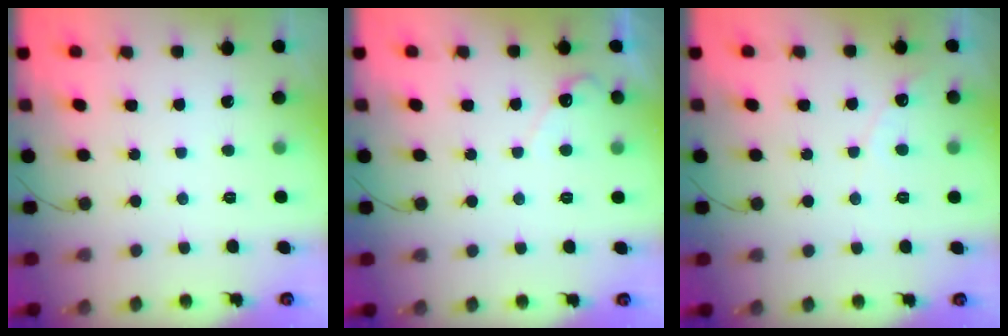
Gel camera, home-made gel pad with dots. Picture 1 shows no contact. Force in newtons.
{"total": 4.1, "press": 4.1, "slide": 0.3}
{"total": 3.6, "press": 3.6, "slide": 0.2}